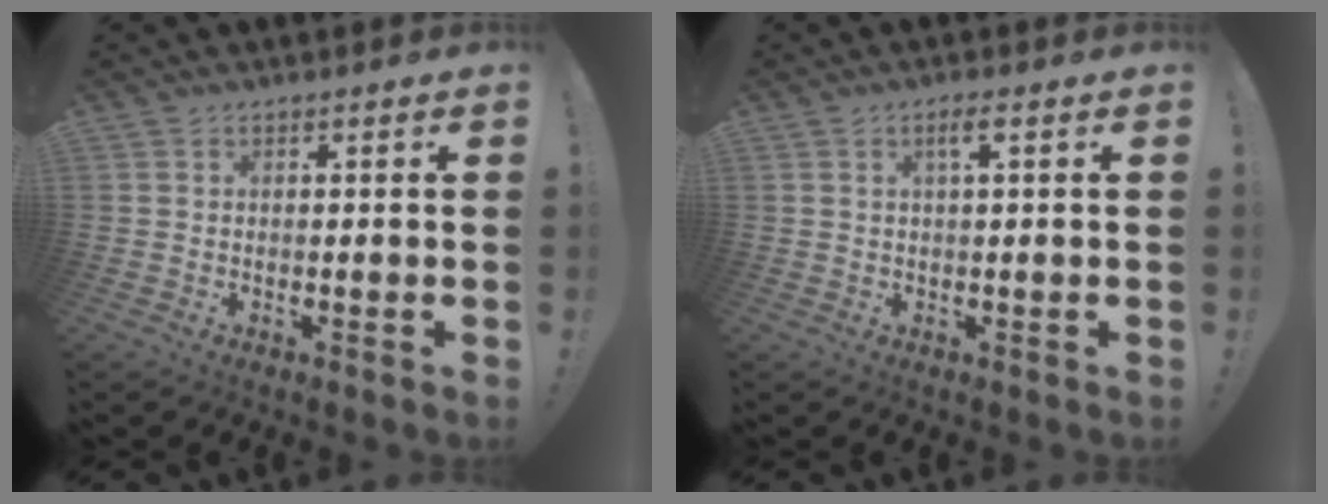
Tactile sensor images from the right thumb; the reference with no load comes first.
{"total": 2.6, "force": [0.6, 0.0, 2.5], "torque": [-0.041, 0.000, 0.004]}